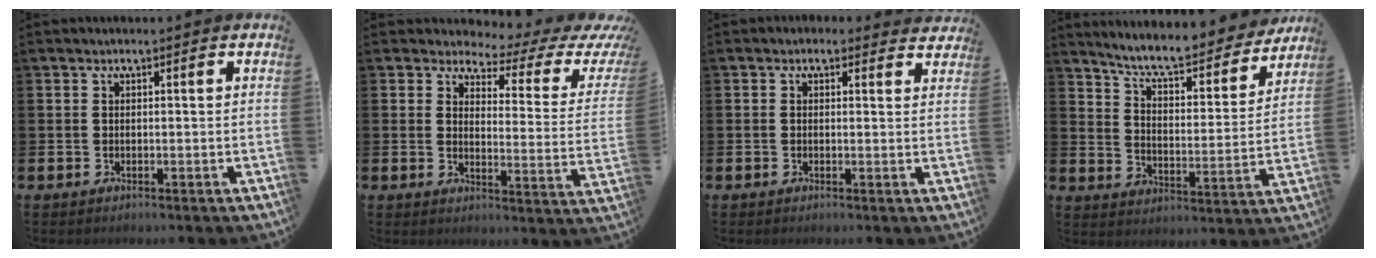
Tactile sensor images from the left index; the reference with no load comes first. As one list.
[{"total": 3.0, "force": [2.4, 1.4, 1.1], "torque": [-0.026, -0.031, 0.028]}, {"total": 1.0, "force": [0.7, 0.6, 0.1], "torque": [-0.003, 0.004, 0.011]}, {"total": 8.2, "force": [7.7, 1.1, 2.6], "torque": [-0.081, -0.057, 0.132]}]